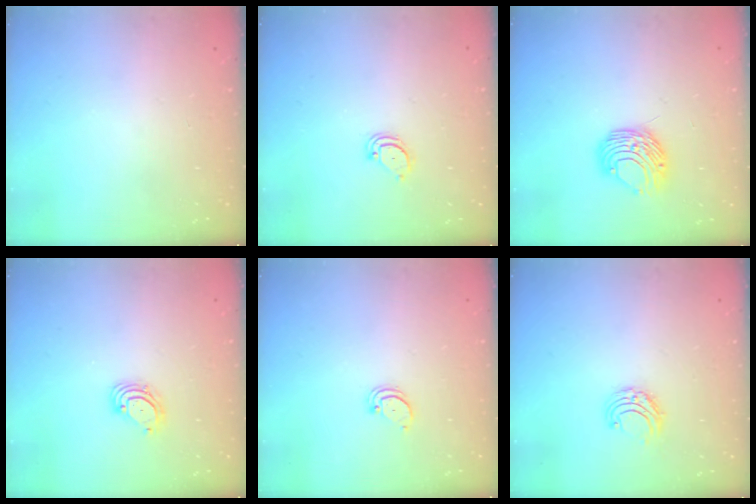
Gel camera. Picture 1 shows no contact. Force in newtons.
{"total": 2.4, "press": 2.4, "slide": 0.2}
{"total": 8.9, "press": 8.9, "slide": 0.7}
{"total": 3.4, "press": 3.4, "slide": 0.3}
{"total": 1.4, "press": 1.3, "slide": 0.1}
{"total": 6.3, "press": 6.3, "slide": 0.5}